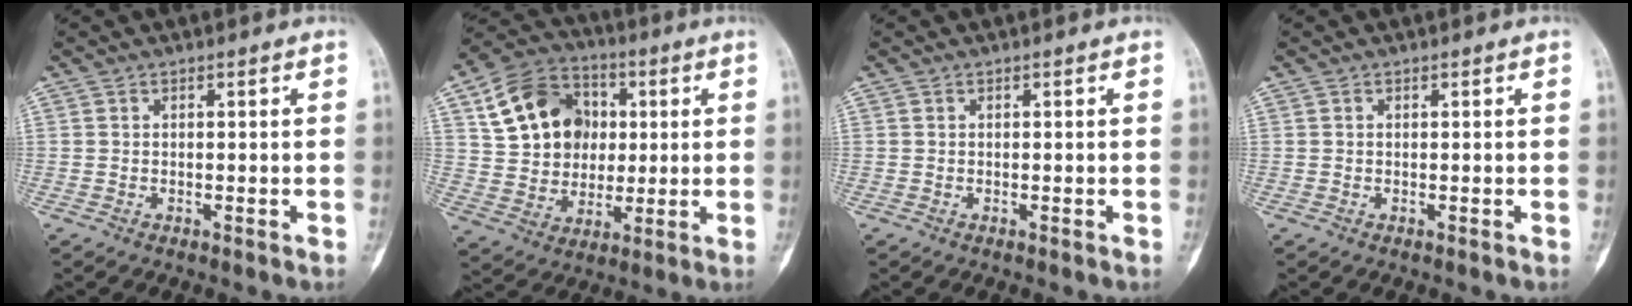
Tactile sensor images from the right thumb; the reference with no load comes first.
{"total": 16.6, "force": [4.2, 13.4, 8.8], "torque": [-0.122, 0.005, 0.076]}
{"total": 0.0}
{"total": 0.0}